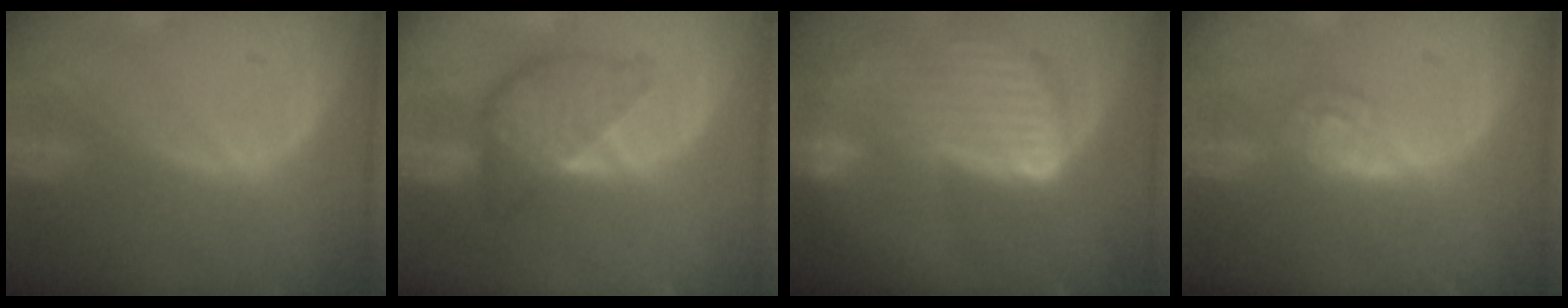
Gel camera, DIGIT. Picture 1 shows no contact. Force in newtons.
{"total": 6.1, "press": 6.1, "slide": 0.4}
{"total": 9.7, "press": 8.2, "slide": 5.3}
{"total": 4.6, "press": 4.2, "slide": 1.9}